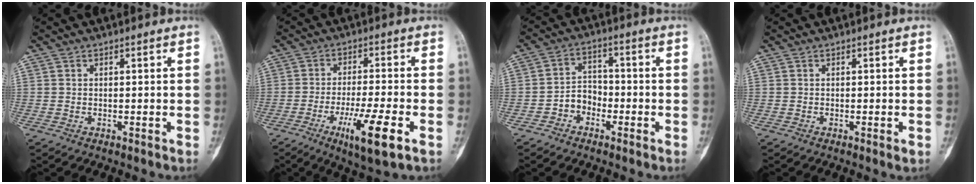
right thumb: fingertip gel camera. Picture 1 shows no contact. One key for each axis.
{"total": 11.0, "fx": -4.7, "fy": 1.7, "fz": 9.8, "tx": -0.180, "ty": 0.000, "tz": -0.075}
{"total": 5.1, "fx": -2.4, "fy": 4.0, "fz": 2.1, "tx": -0.011, "ty": 0.030, "tz": -0.053}
{"total": 0.7, "fx": -0.2, "fy": 0.1, "fz": 0.7, "tx": -0.011, "ty": -0.002, "tz": -0.002}